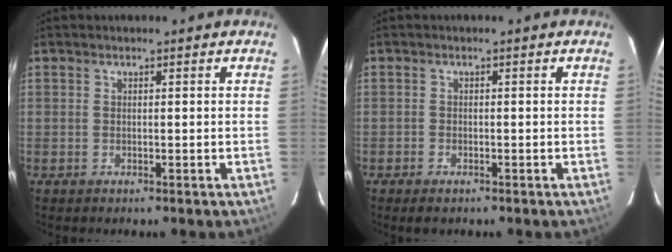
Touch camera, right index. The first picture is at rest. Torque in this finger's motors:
{"motor_torque": [0.21, -0.12, -0.01, -0.01]}